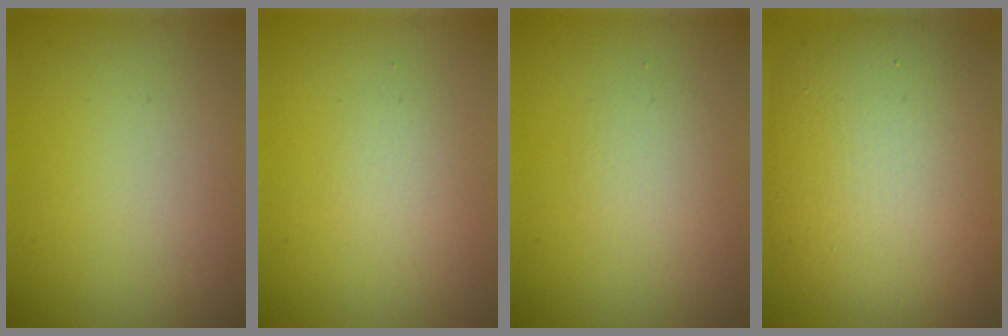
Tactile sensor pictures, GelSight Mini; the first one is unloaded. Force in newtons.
{"total": 1.3, "press": 1.3, "slide": 0.0}
{"total": 1.6, "press": 1.6, "slide": 0.1}
{"total": 12.6, "press": 12.6, "slide": 0.8}